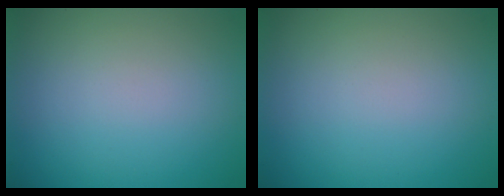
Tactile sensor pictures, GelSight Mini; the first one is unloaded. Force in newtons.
{"total": 0.0}